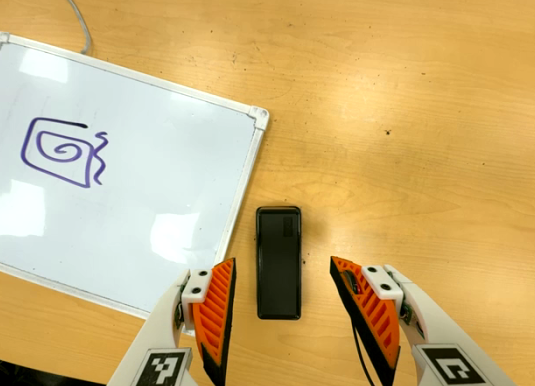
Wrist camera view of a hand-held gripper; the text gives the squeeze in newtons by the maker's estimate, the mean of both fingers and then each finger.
{"total": 0.0}